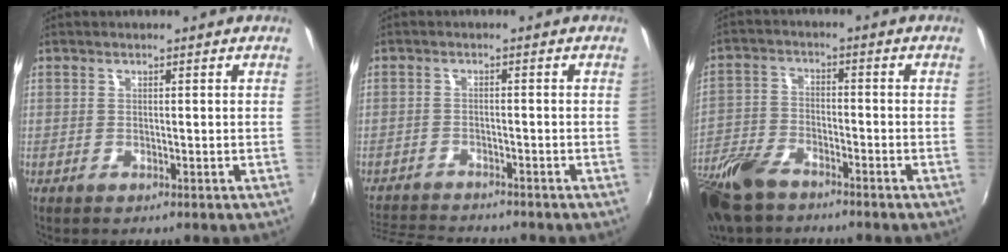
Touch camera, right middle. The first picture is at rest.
{"total": 8.1, "force": [-7.7, 1.3, 2.1], "torque": [-0.065, -0.011, -0.131]}
{"total": 13.3, "force": [-9.7, 5.8, 7.0], "torque": [-0.178, -0.018, -0.196]}